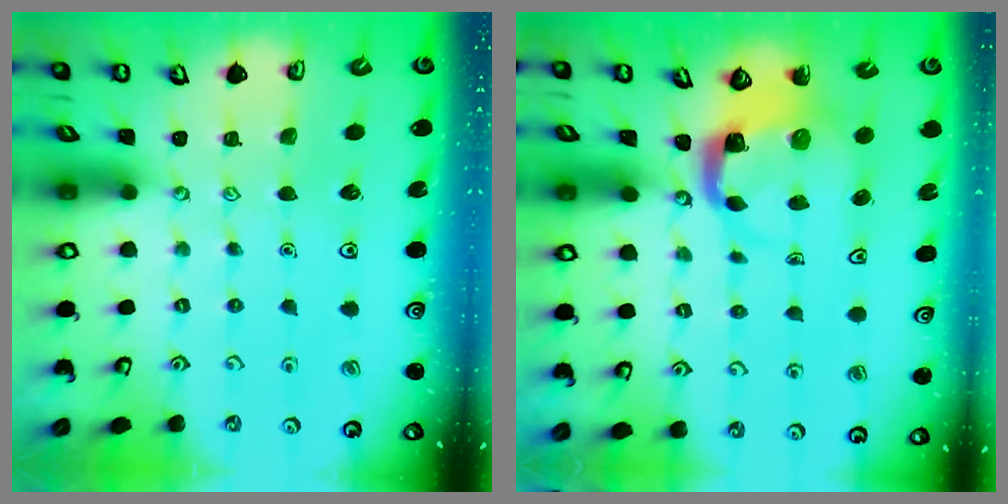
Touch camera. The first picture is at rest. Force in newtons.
{"total": 3.9, "press": 3.8, "slide": 0.5}